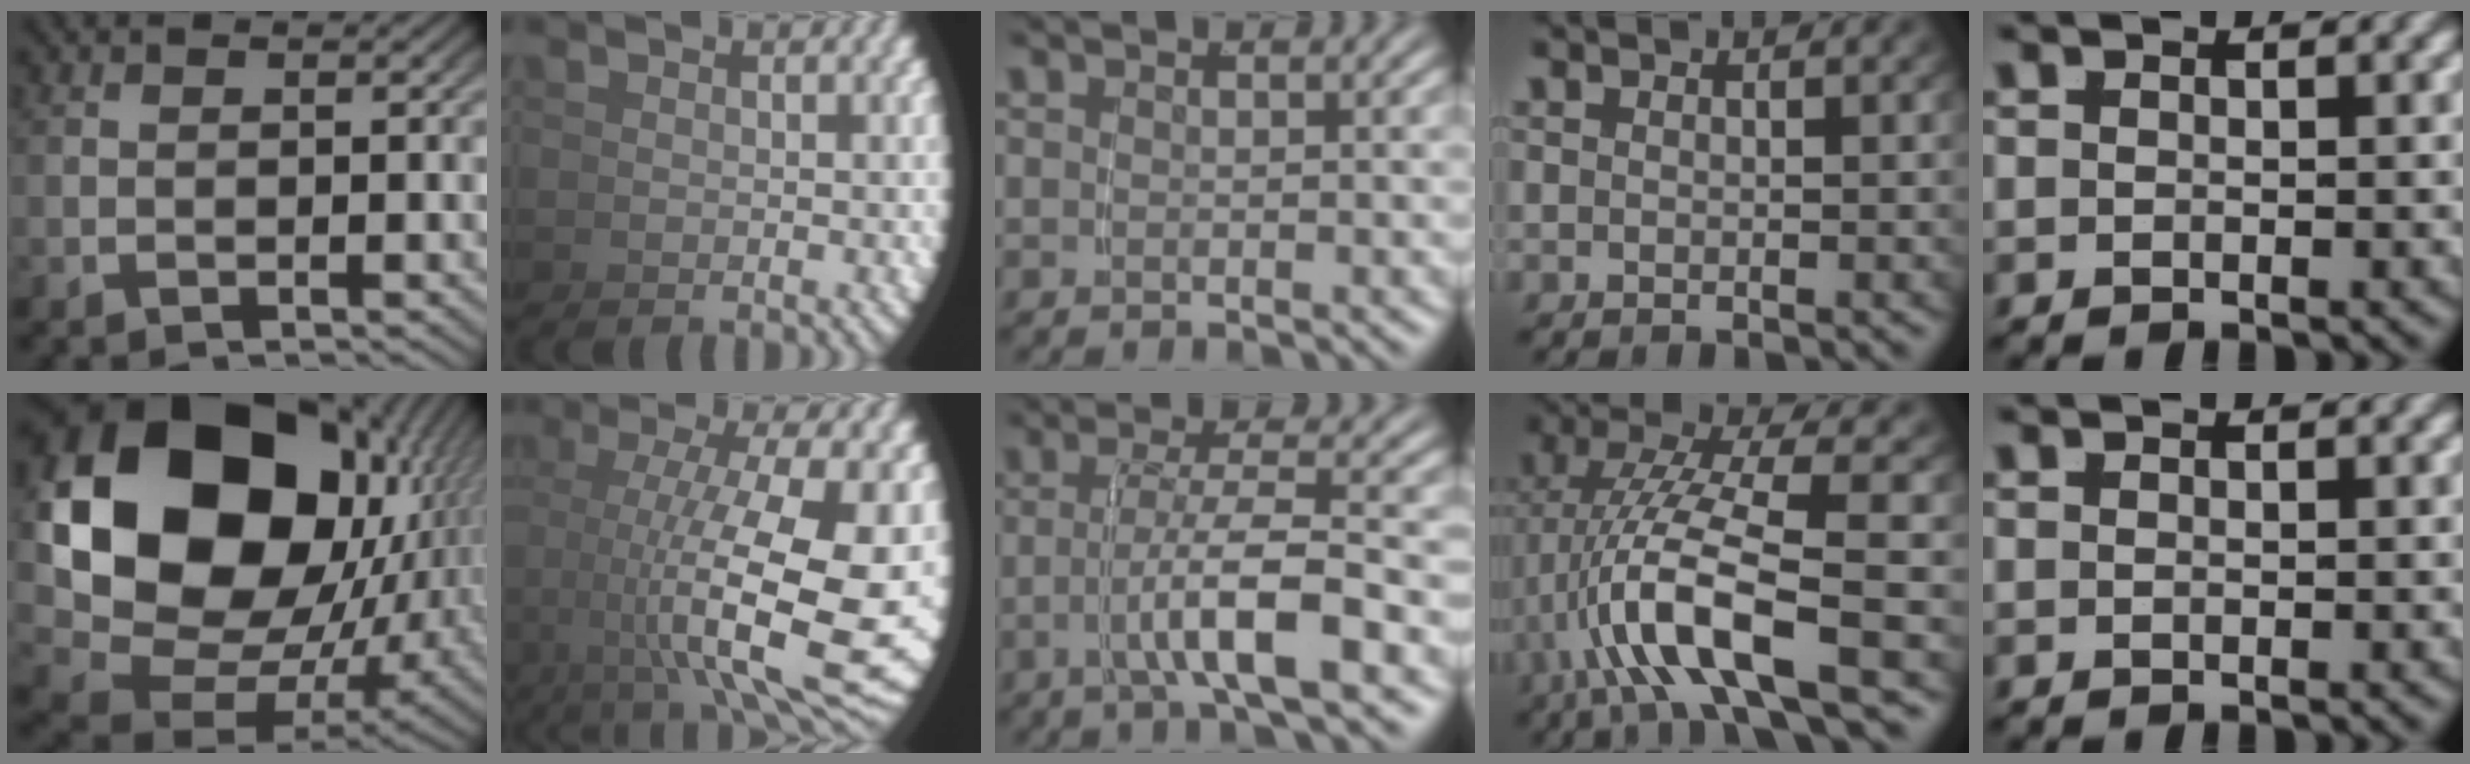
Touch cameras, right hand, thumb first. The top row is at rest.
{"thumb": {"total": 25.8, "force": [1.5, 17.4, 19.0], "torque": [-0.396, -0.058, 0.050]}, "index": {"total": 12.3, "force": [-0.1, 5.1, 11.2], "torque": [-0.173, -0.036, 0.025]}, "middle": {"total": 5.0, "force": [-1.9, 0.2, 4.7], "torque": [-0.081, -0.001, -0.031]}, "ring": {"total": 8.8, "force": [-1.7, 3.6, 7.8], "torque": [-0.174, -0.020, -0.020]}}